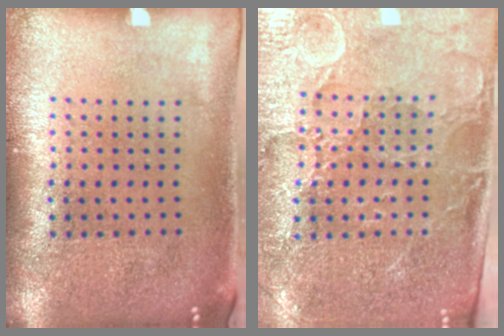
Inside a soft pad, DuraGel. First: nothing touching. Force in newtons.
{"total": 3.4, "press": 3.3, "slide": 1.0}